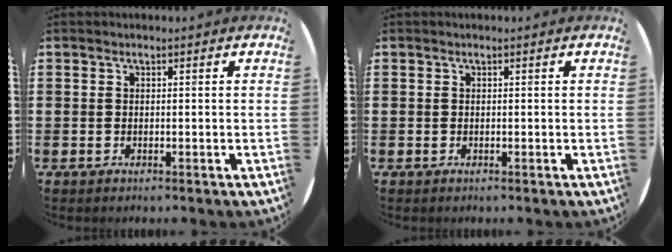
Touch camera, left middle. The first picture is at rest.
{"total": 0.0}